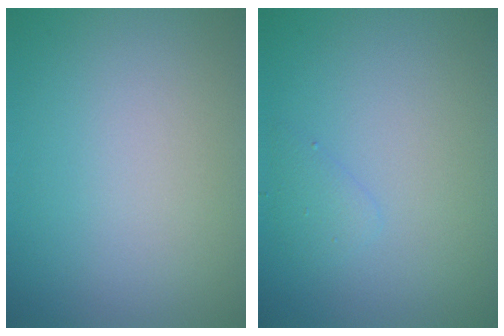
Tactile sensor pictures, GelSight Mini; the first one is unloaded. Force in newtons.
{"total": 1.0, "press": 1.0, "slide": 0.1}